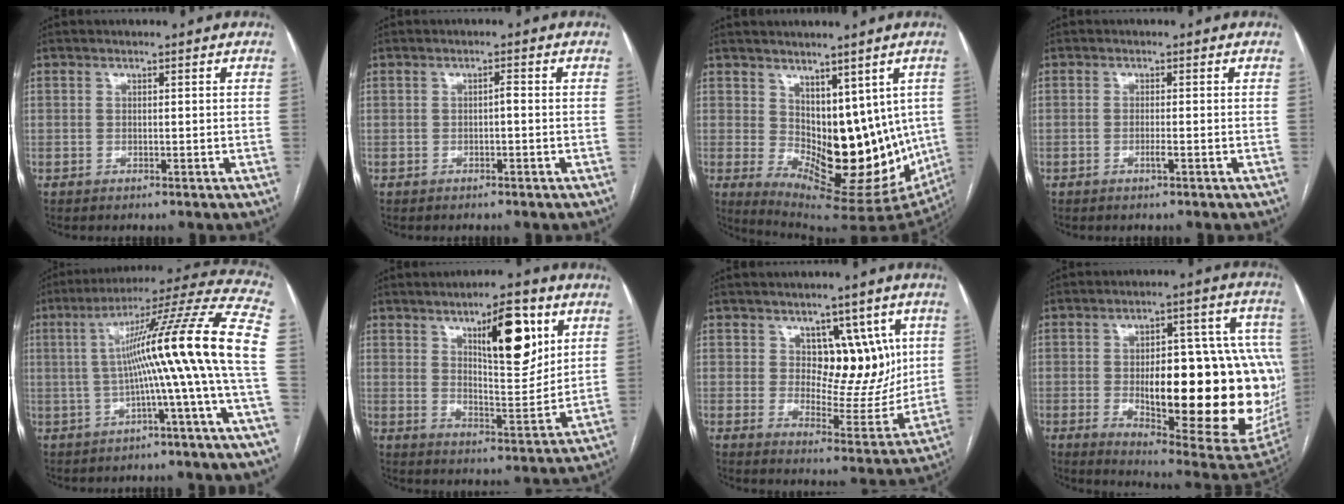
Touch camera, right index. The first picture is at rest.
{"total": 0.9, "force": [-0.2, 0.2, 0.8], "torque": [-0.011, 0.003, -0.003]}
{"total": 15.7, "force": [1.4, 8.4, 13.3], "torque": [-0.185, -0.014, 0.049]}
{"total": 1.1, "force": [-0.5, 0.0, 1.0], "torque": [-0.022, -0.001, -0.007]}
{"total": 17.2, "force": [-1.2, -2.1, 17.1], "torque": [-0.237, 0.033, -0.028]}
{"total": 12.6, "force": [5.9, 3.6, 10.6], "torque": [-0.158, -0.003, 0.096]}
{"total": 10.1, "force": [3.3, 5.8, 7.6], "torque": [-0.086, 0.007, 0.059]}
{"total": 28.5, "force": [-2.7, 8.8, 26.9], "torque": [-0.285, 0.020, -0.011]}